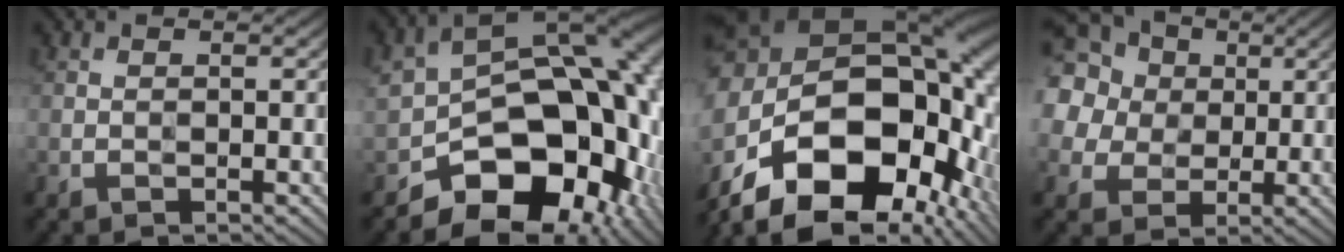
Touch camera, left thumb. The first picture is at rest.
{"total": 18.3, "force": [-5.9, 12.2, 12.3], "torque": [-0.159, -0.046, -0.071]}
{"total": 23.5, "force": [-7.2, 14.9, 16.7], "torque": [-0.346, -0.046, -0.099]}
{"total": 17.9, "force": [6.1, 15.0, 7.5], "torque": [-0.249, 0.019, 0.090]}